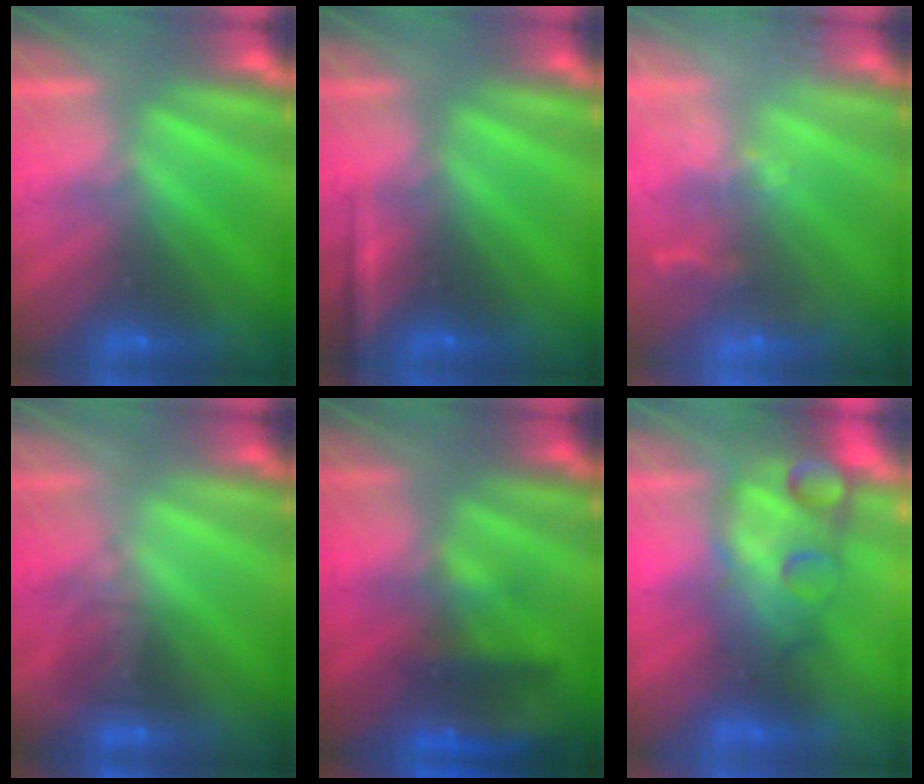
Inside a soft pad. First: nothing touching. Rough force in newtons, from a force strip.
{"total": 2.3}
{"total": 9.2}
{"total": 1.7}
{"total": 9.0}
{"total": 7.7}